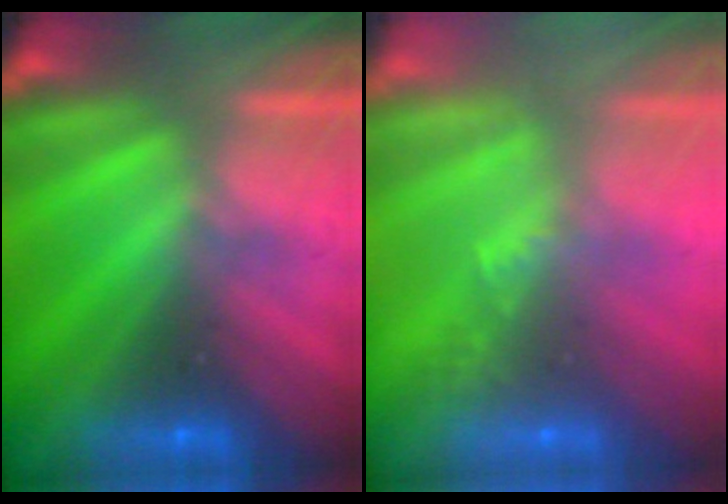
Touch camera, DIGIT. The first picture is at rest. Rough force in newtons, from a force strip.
{"total": 2.2}